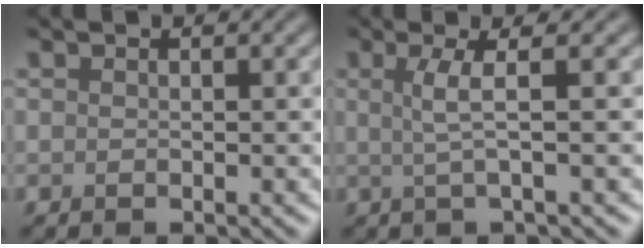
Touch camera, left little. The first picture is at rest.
{"total": 2.8, "force": [0.4, 0.5, 2.7], "torque": [-0.051, 0.000, 0.004]}